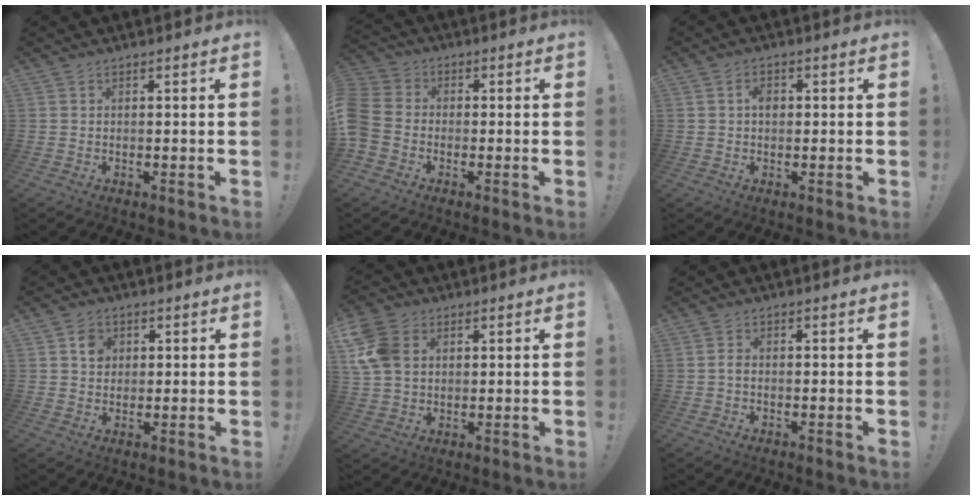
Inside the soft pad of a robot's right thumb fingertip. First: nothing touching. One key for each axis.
{"total": 7.5, "fx": -2.8, "fy": 5.9, "fz": 3.6, "tx": -0.088, "ty": 0.021, "tz": -0.050}
{"total": 2.5, "fx": 0.0, "fy": 1.8, "fz": 1.7, "tx": -0.018, "ty": 0.001, "tz": -0.005}
{"total": 4.3, "fx": 1.3, "fy": 3.8, "fz": 1.6, "tx": -0.009, "ty": -0.005, "tz": 0.019}
{"total": 12.1, "fx": 3.3, "fy": 9.1, "fz": 7.3, "tx": -0.142, "ty": -0.004, "tz": 0.065}
{"total": 1.1, "fx": -0.8, "fy": 0.4, "fz": 0.7, "tx": -0.016, "ty": 0.005, "tz": -0.015}